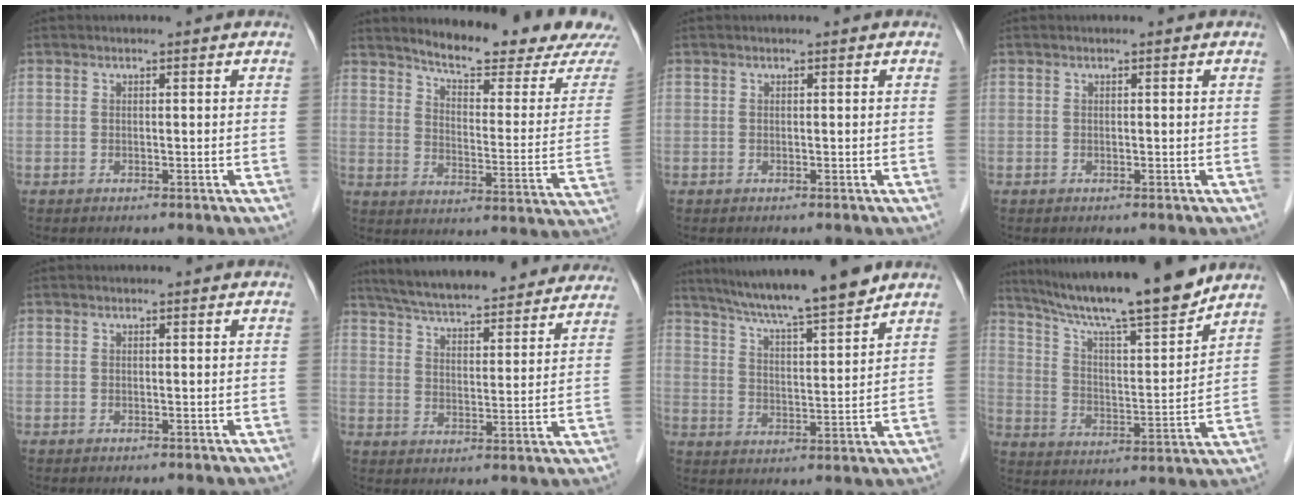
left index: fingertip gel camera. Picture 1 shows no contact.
{"total": 17.4, "force": [16.2, 0.6, 6.2], "torque": [-0.091, -0.077, 0.206]}
{"total": 0.0}
{"total": 0.0}
{"total": 0.0}
{"total": 26.2, "force": [23.6, 4.6, 10.4], "torque": [-0.168, 0.003, 0.312]}
{"total": 13.8, "force": [12.0, -0.2, 6.8], "torque": [-0.113, 0.008, 0.187]}
{"total": 17.9, "force": [15.6, 0.3, 8.9], "torque": [-0.149, 0.000, 0.252]}